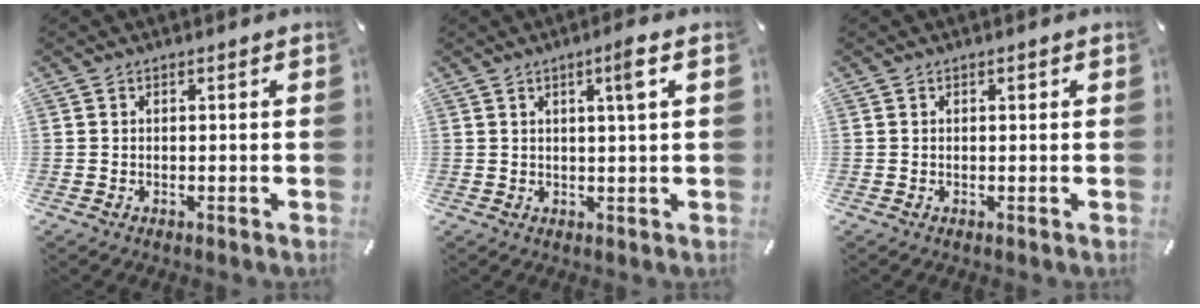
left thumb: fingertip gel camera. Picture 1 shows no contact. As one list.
[{"total": 4.2, "force": [1.9, 0.0, 3.8], "torque": [-0.069, -0.005, 0.026]}, {"total": 0.8, "force": [0.3, 0.4, 0.7], "torque": [-0.013, 0.003, 0.005]}]